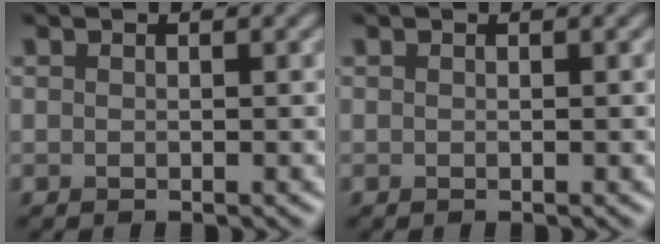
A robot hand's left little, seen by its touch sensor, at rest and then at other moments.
{"total": 0.0}